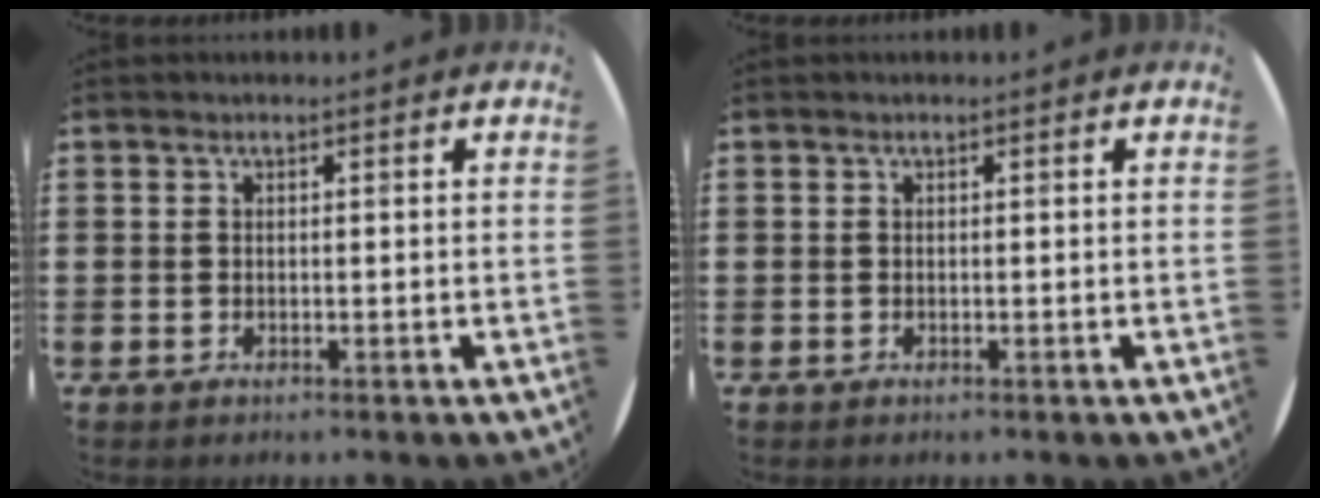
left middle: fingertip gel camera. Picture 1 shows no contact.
{"total": 0.0}